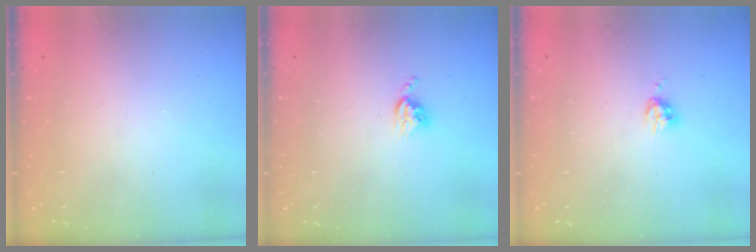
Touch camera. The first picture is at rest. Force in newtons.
{"total": 4.3, "press": 4.2, "slide": 0.5}
{"total": 4.0, "press": 3.9, "slide": 0.6}